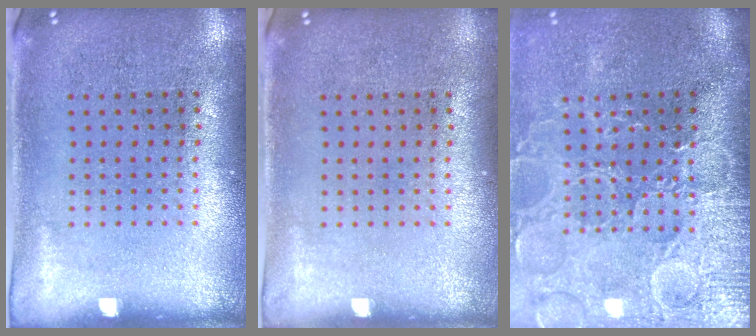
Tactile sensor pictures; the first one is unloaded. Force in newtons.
{"total": 0.0}
{"total": 4.3, "press": 3.8, "slide": 1.9}